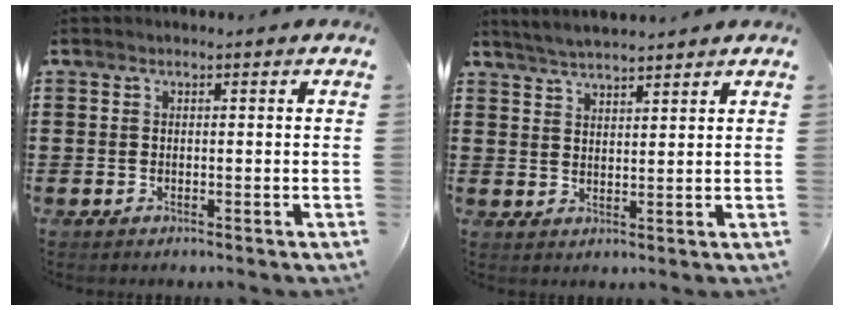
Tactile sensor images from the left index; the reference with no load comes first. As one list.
[{"total": 3.4, "force": [3.4, -0.2, 0.4], "torque": [-0.017, -0.006, 0.063]}]